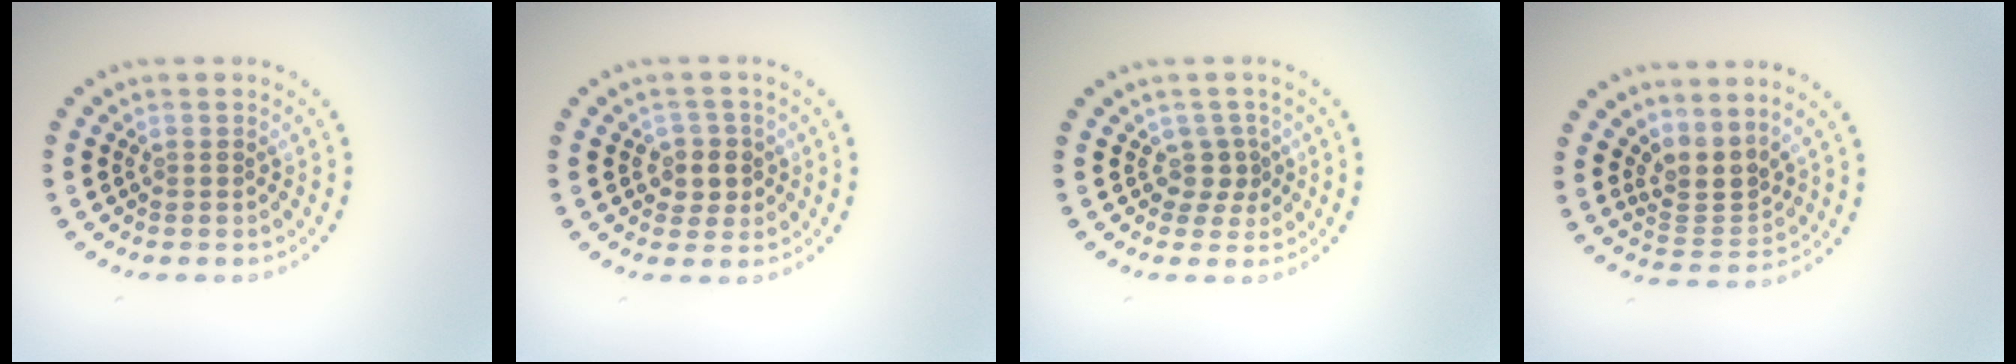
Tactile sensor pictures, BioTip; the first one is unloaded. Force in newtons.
{"total": 2.1, "press": 1.9, "slide": 0.8}
{"total": 1.7, "press": 1.1, "slide": 1.3}
{"total": 3.0, "press": 2.1, "slide": 2.1}